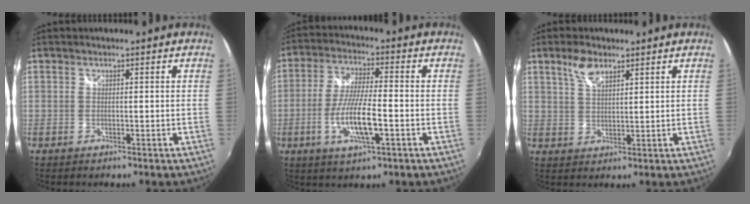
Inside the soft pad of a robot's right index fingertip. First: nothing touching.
{"total": 10.5, "force": [-3.3, 2.0, 9.7], "torque": [-0.194, -0.009, -0.063]}
{"total": 4.7, "force": [3.1, 2.0, 3.0], "torque": [-0.054, 0.005, 0.059]}